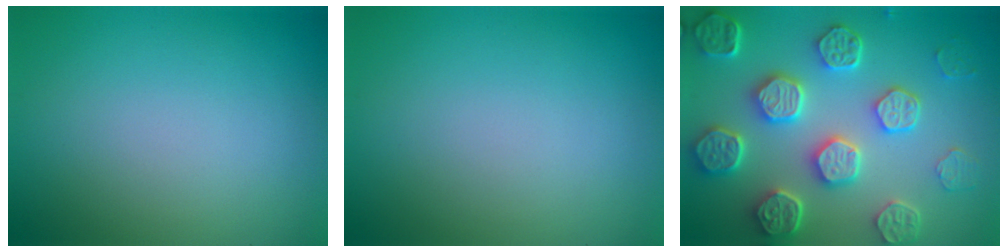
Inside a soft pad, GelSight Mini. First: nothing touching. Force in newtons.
{"total": 0.0}
{"total": 7.6, "press": 6.3, "slide": 4.3}